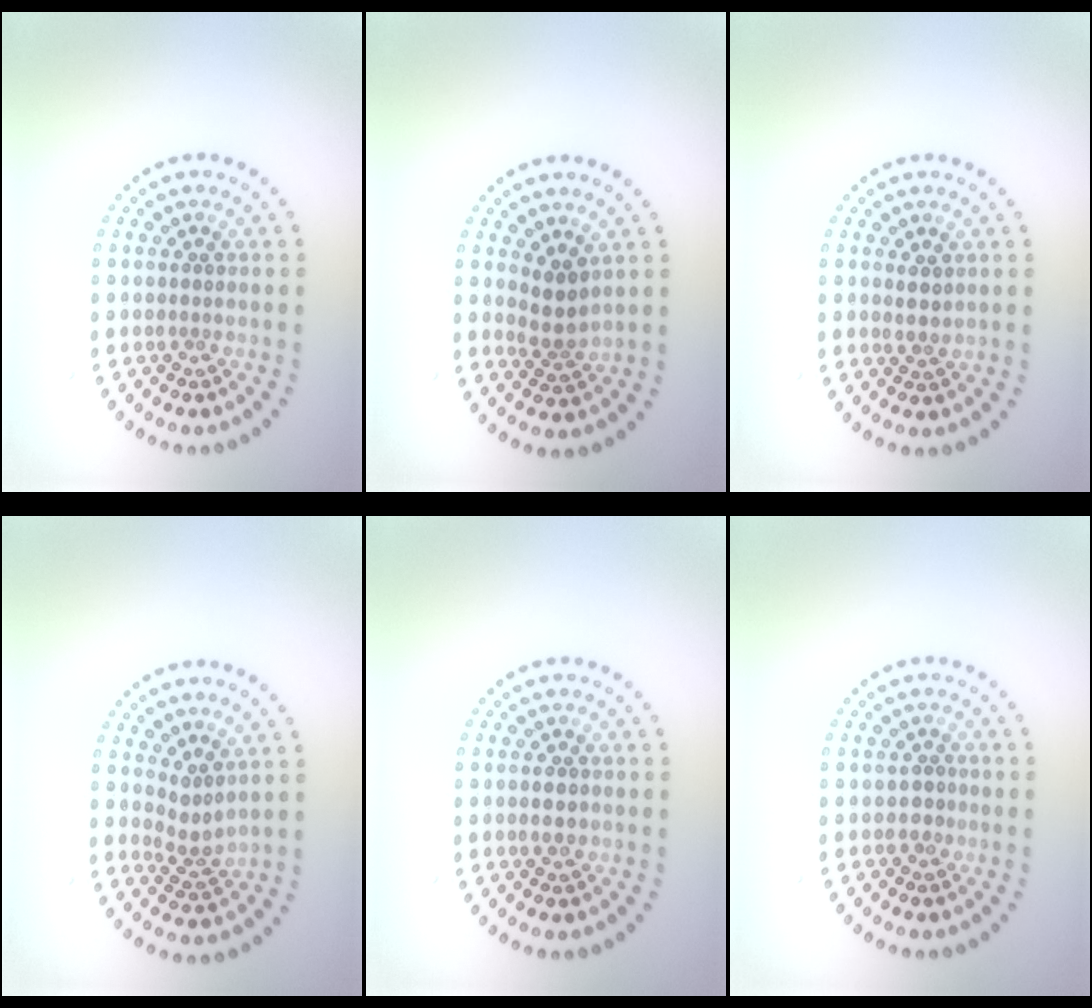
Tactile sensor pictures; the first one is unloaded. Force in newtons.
{"total": 2.3, "press": 1.9, "slide": 1.4}
{"total": 1.4, "press": 1.2, "slide": 0.6}
{"total": 2.0, "press": 1.4, "slide": 1.3}
{"total": 1.1, "press": 1.1, "slide": 0.1}
{"total": 1.0, "press": 0.9, "slide": 0.4}